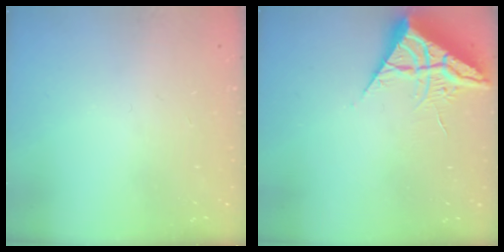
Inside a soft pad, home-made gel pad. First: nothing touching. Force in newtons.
{"total": 7.1, "press": 7.1, "slide": 0.4}